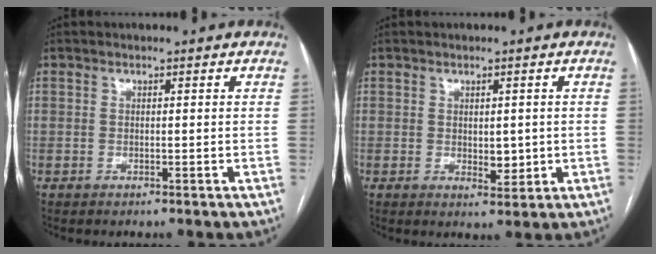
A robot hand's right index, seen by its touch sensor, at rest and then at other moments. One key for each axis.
{"total": 3.2, "fx": -0.1, "fy": 1.7, "fz": 2.8, "tx": -0.038, "ty": -0.005, "tz": 0.007}